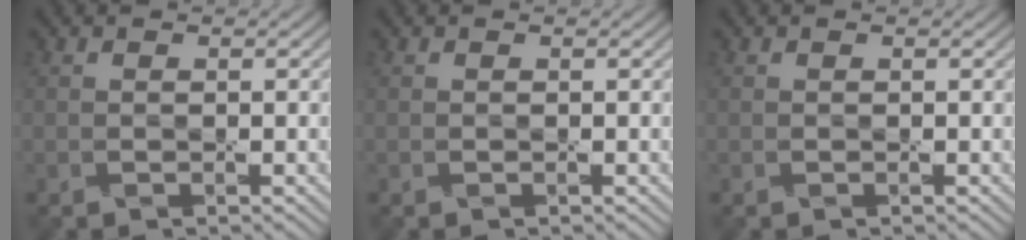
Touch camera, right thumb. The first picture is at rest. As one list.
[{"total": 0.0}, {"total": 0.0}]